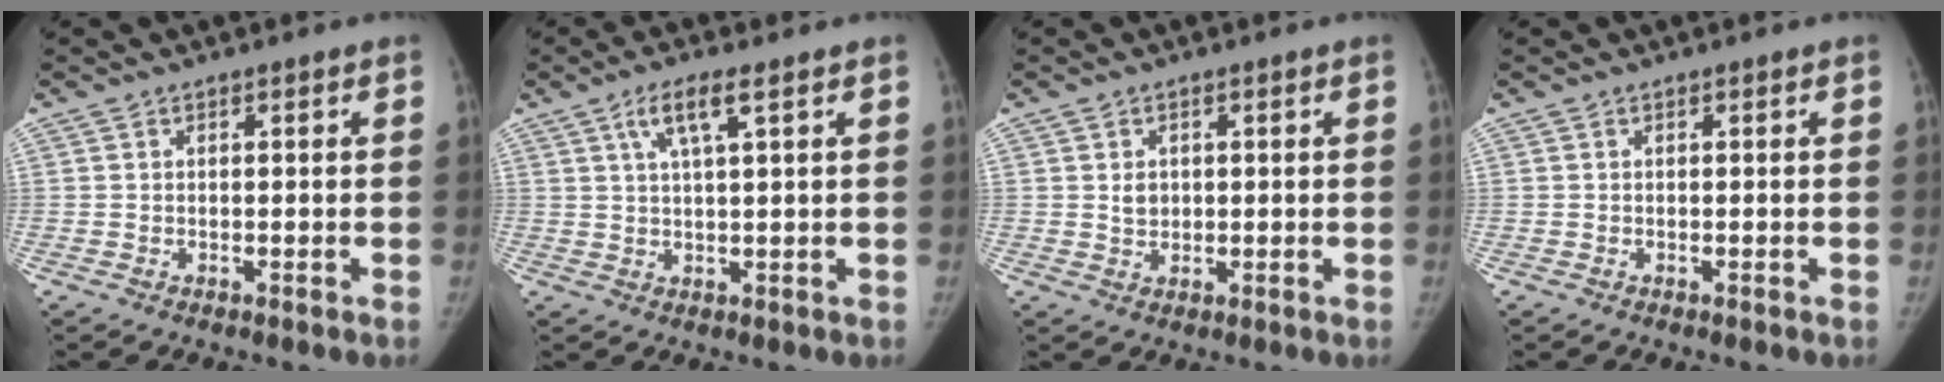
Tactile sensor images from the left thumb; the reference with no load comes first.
{"total": 5.4, "force": [2.6, 0.9, 4.7], "torque": [-0.094, 0.001, 0.052]}
{"total": 2.5, "force": [0.4, 2.0, 1.4], "torque": [-0.012, -0.002, 0.010]}
{"total": 0.0}